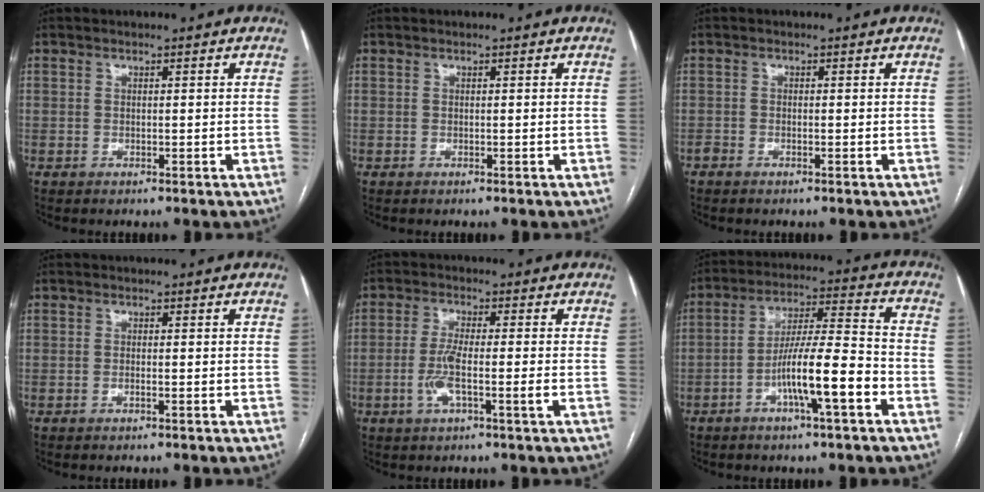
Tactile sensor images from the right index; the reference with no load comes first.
{"total": 0.0}
{"total": 0.7, "force": [-0.5, 0.2, 0.4], "torque": [-0.010, 0.000, -0.008]}
{"total": 0.7, "force": [-0.3, 0.0, 0.6], "torque": [-0.014, 0.000, -0.004]}
{"total": 5.4, "force": [-1.6, 0.3, 5.2], "torque": [-0.108, -0.001, -0.029]}
{"total": 11.3, "force": [-4.6, 0.8, 10.3], "torque": [-0.181, 0.011, -0.080]}